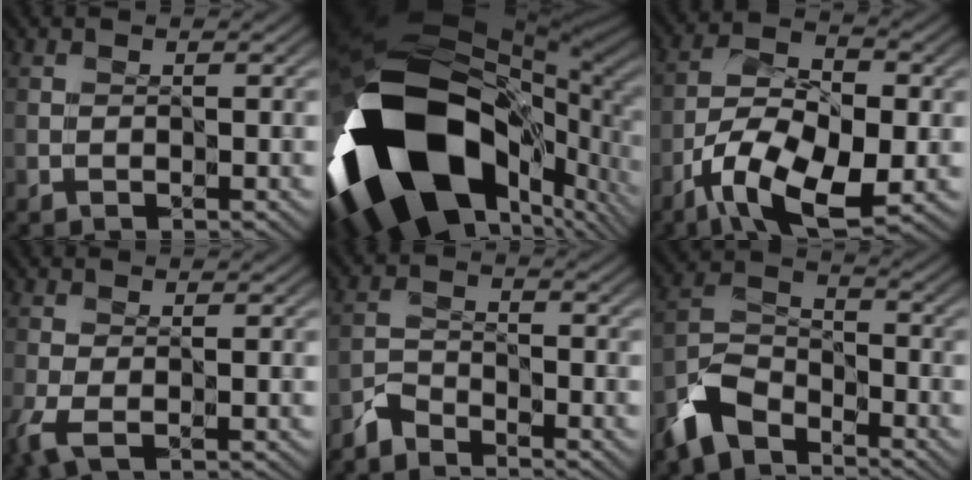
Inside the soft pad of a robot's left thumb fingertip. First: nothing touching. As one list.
[{"total": 21.0, "force": [-5.6, 12.6, 15.9], "torque": [-0.358, -0.079, -0.062]}, {"total": 11.1, "force": [-5.4, 4.9, 8.4], "torque": [-0.159, -0.009, -0.107]}, {"total": 2.7, "force": [-0.9, 0.9, 2.4], "torque": [-0.066, -0.008, -0.018]}, {"total": 2.7, "force": [-2.7, 0.7, 0.0], "torque": [-0.005, -0.002, -0.067]}, {"total": 7.0, "force": [-5.3, 3.5, 2.9], "torque": [-0.066, -0.002, -0.126]}]